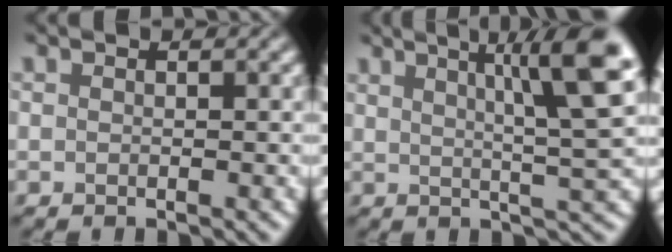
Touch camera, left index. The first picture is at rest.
{"total": 7.5, "force": [3.0, 0.8, 6.8], "torque": [-0.101, 0.020, 0.069]}